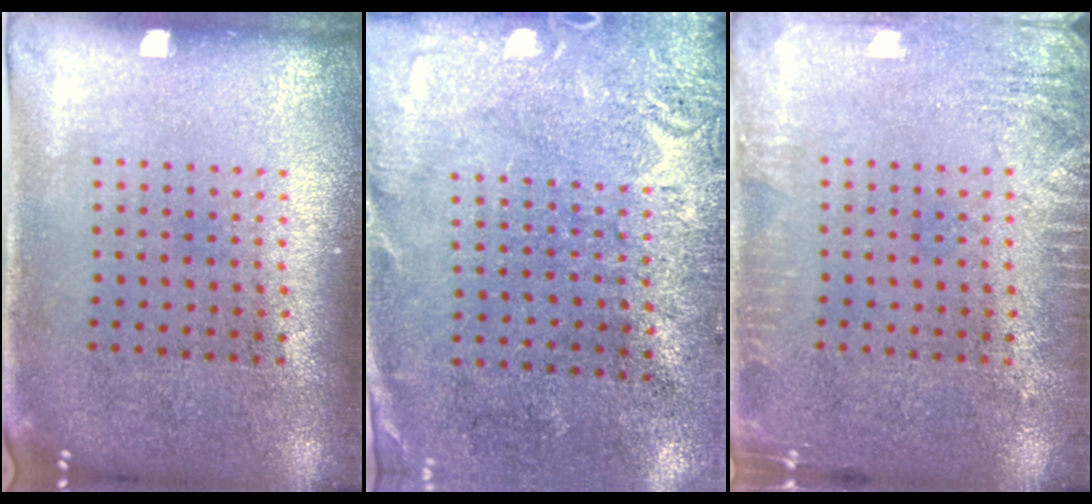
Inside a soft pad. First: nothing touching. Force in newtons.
{"total": 2.7, "press": 2.4, "slide": 1.3}
{"total": 2.3, "press": 2.2, "slide": 0.2}